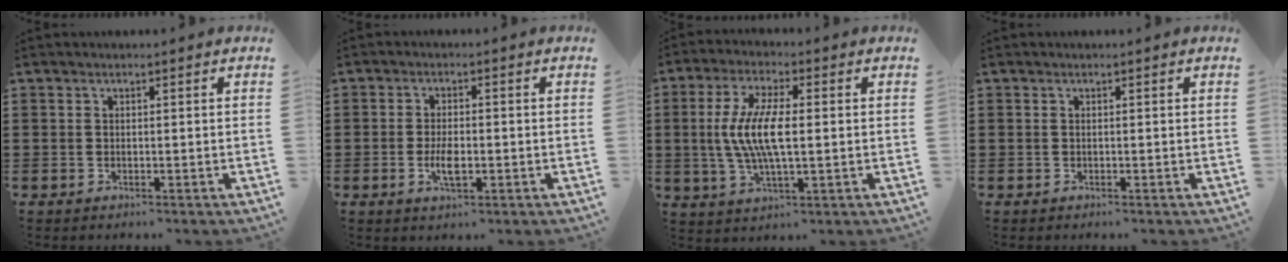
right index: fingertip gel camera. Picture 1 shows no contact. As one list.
[{"total": 4.0, "force": [-1.1, 1.4, 3.5], "torque": [-0.075, -0.004, -0.021]}, {"total": 8.8, "force": [0.1, 2.8, 8.3], "torque": [-0.185, -0.007, -0.008]}, {"total": 0.0}]